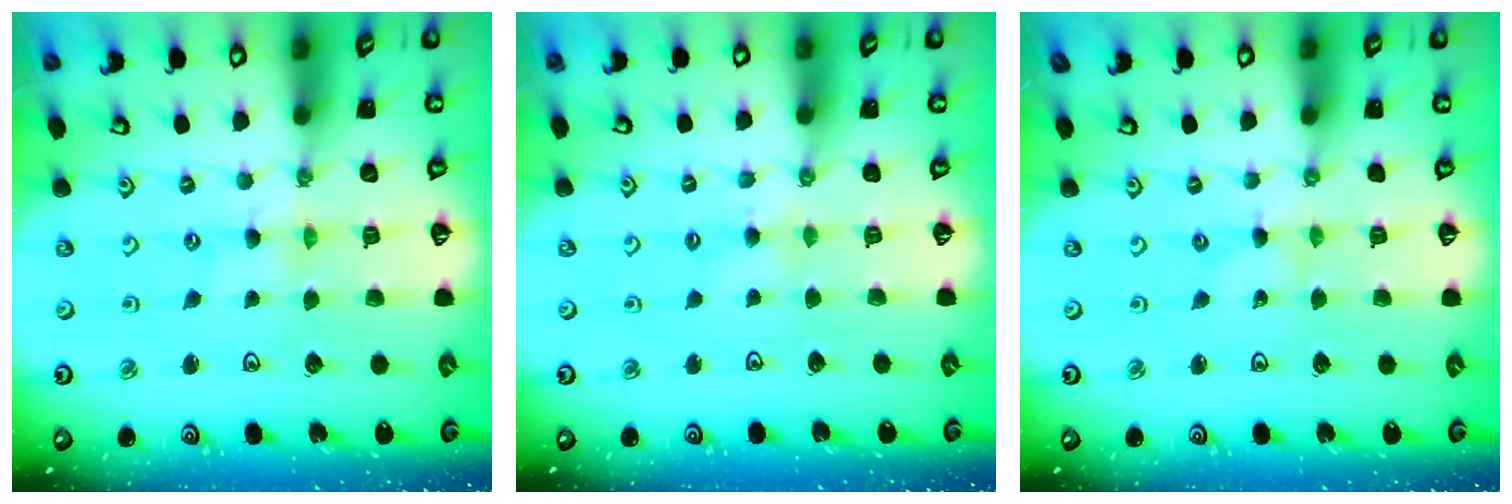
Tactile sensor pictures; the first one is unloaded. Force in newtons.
{"total": 2.6, "press": 2.6, "slide": 0.5}
{"total": 0.0}